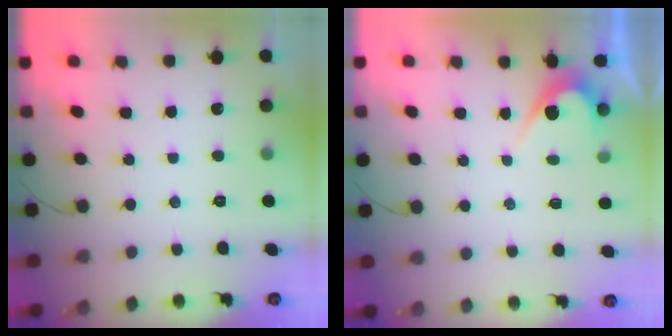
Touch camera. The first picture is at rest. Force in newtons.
{"total": 3.7, "press": 3.7, "slide": 0.4}